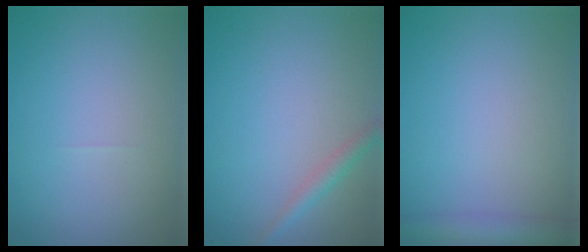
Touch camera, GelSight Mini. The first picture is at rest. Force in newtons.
{"total": 1.6, "press": 1.6, "slide": 0.1}
{"total": 2.7, "press": 2.7, "slide": 0.2}